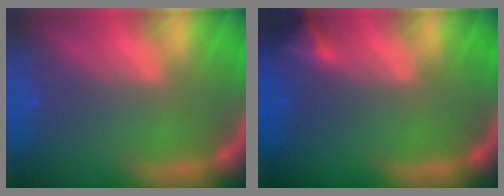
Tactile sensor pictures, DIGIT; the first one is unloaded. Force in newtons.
{"total": 1.9}